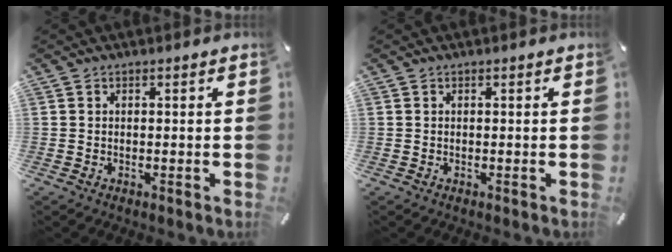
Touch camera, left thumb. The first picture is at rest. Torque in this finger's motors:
{"motor_torque": [0.06, 0.06, 0.00, 0.00, 0.00]}